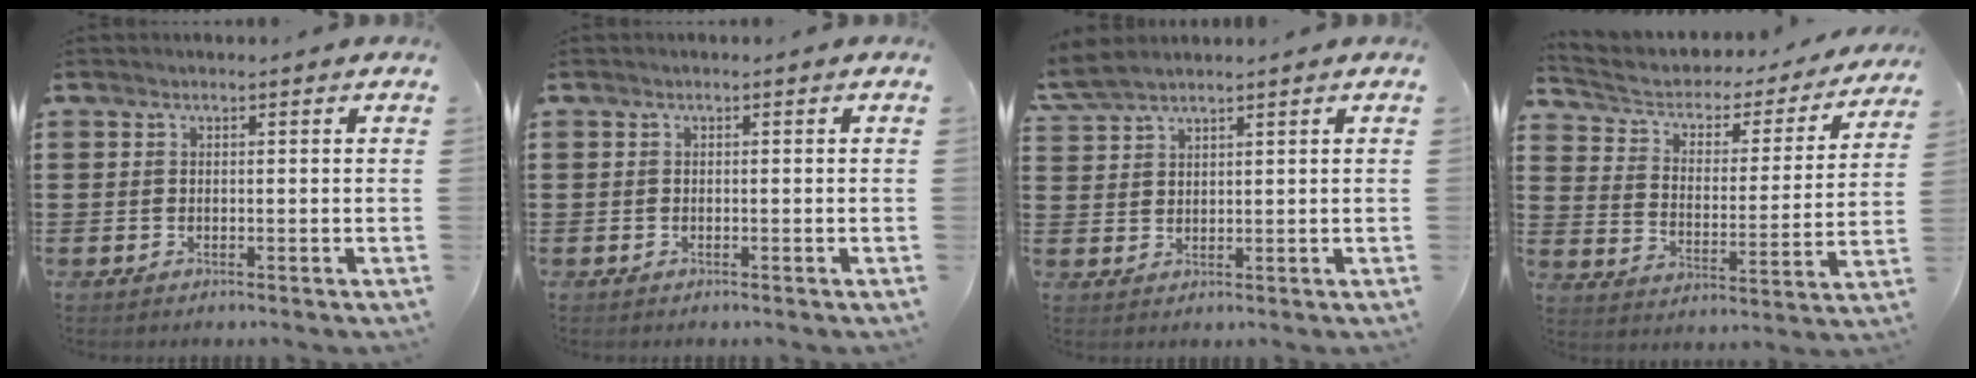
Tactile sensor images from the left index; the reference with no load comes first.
{"total": 0.0}
{"total": 3.6, "force": [3.1, 0.9, 1.6], "torque": [-0.041, 0.001, 0.059]}
{"total": 3.5, "force": [2.3, 2.2, 1.4], "torque": [-0.046, -0.017, 0.030]}